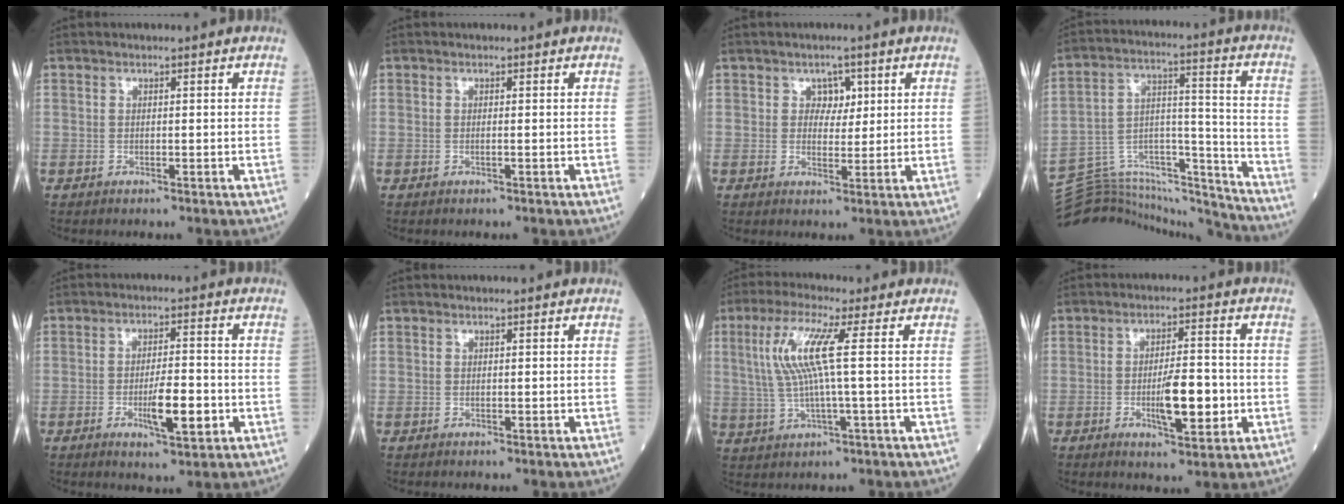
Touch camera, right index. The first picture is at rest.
{"total": 0.0}
{"total": 2.9, "force": [1.2, 2.1, 1.6], "torque": [-0.015, 0.004, 0.019]}
{"total": 20.3, "force": [-20.0, 2.3, 2.7], "torque": [-0.054, 0.057, -0.309]}
{"total": 6.7, "force": [-2.0, 1.2, 6.3], "torque": [-0.107, -0.006, -0.027]}
{"total": 0.0}
{"total": 8.4, "force": [1.7, -0.2, 8.2], "torque": [-0.184, 0.012, 0.036]}
{"total": 7.4, "force": [-1.6, 1.6, 7.0], "torque": [-0.117, -0.004, -0.022]}